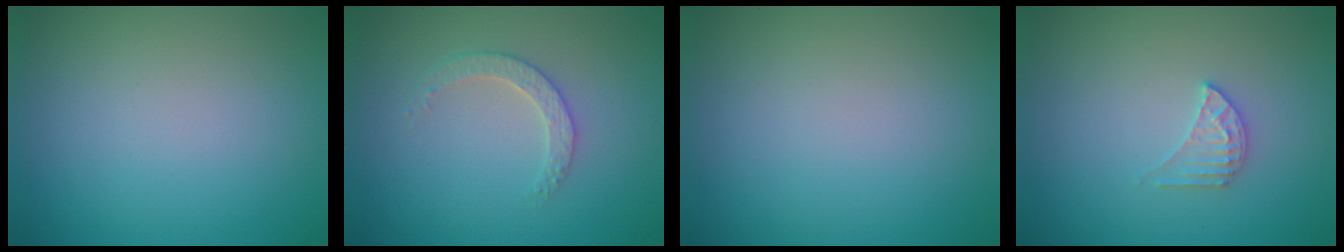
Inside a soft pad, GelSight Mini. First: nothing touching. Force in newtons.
{"total": 2.2, "press": 2.2, "slide": 0.6}
{"total": 0.0}
{"total": 1.7, "press": 1.7, "slide": 0.1}